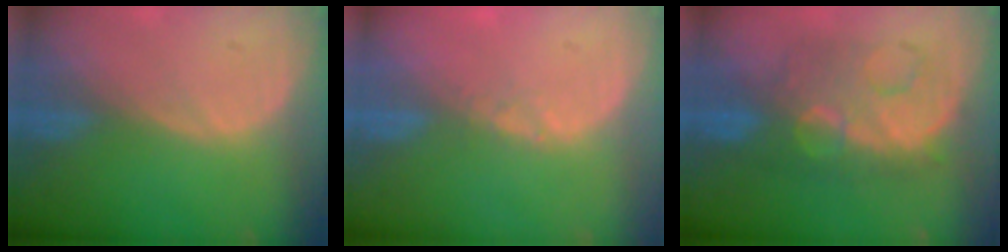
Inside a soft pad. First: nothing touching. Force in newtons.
{"total": 0.9, "press": 0.8, "slide": 0.5}
{"total": 9.4, "press": 9.3, "slide": 0.5}